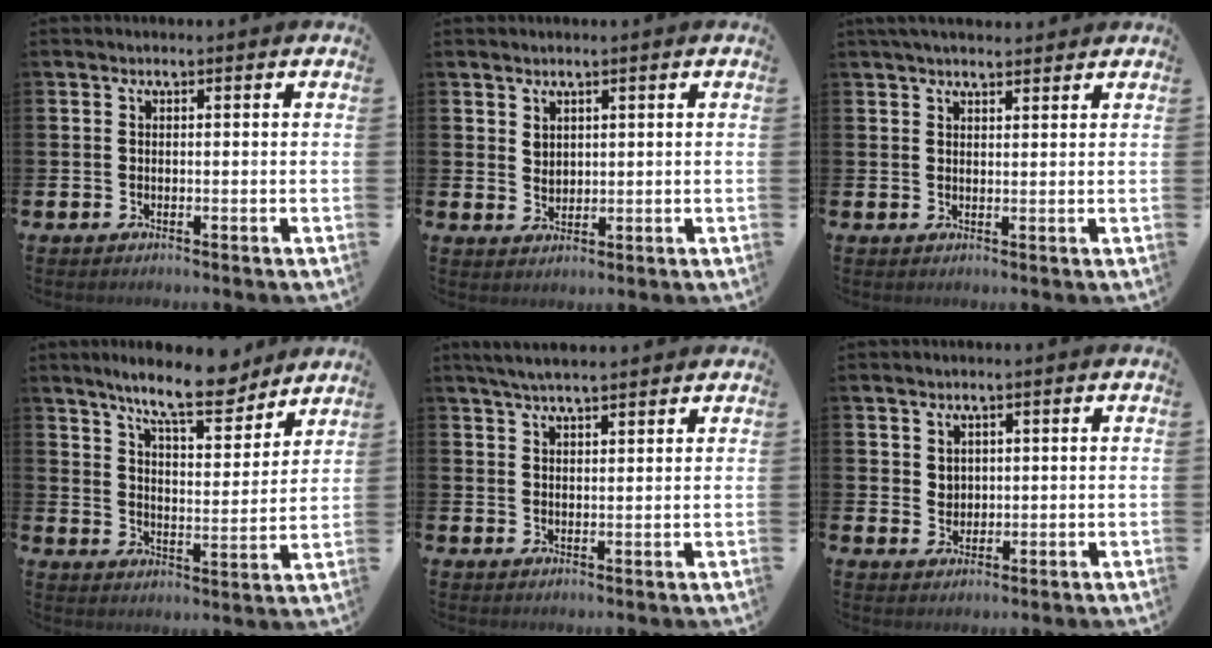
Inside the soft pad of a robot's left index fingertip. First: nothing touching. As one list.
[{"total": 2.1, "force": [1.8, 1.0, 0.3], "torque": [0.009, -0.009, 0.031]}, {"total": 2.9, "force": [2.8, 0.6, 0.7], "torque": [-0.019, -0.006, 0.051]}, {"total": 10.5, "force": [9.3, 2.1, 4.4], "torque": [-0.097, -0.046, 0.163]}, {"total": 4.1, "force": [3.8, 0.5, 1.5], "torque": [-0.037, -0.007, 0.070]}, {"total": 2.2, "force": [1.7, 1.3, 0.4], "torque": [-0.004, -0.002, 0.030]}]